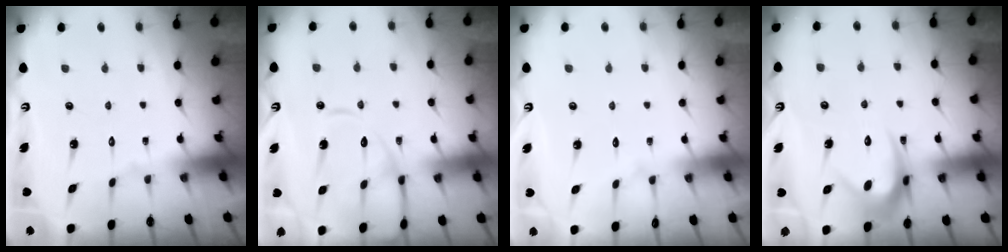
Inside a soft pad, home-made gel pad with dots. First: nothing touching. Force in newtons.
{"total": 15.1, "press": 15.0, "slide": 1.4}
{"total": 3.2, "press": 3.2, "slide": 0.4}
{"total": 9.7, "press": 9.7, "slide": 0.4}